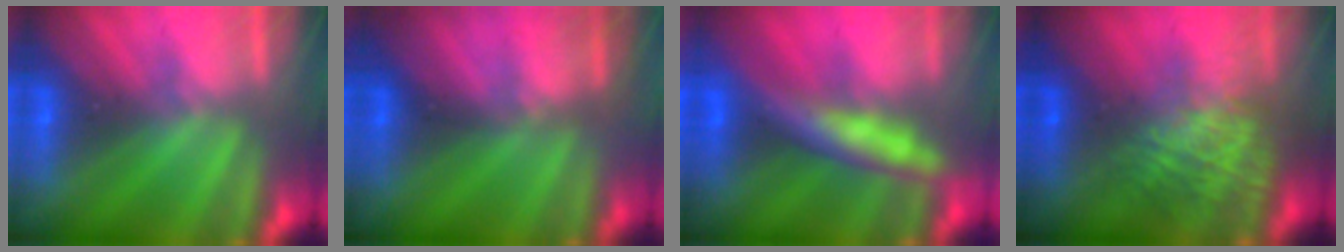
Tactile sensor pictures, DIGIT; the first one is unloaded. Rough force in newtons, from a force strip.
{"total": 2.7}
{"total": 7.8}
{"total": 7.3}